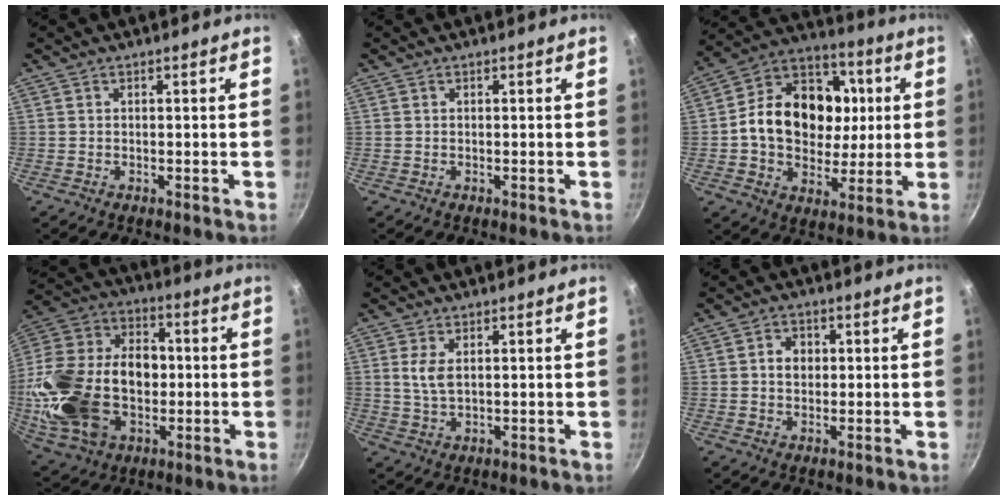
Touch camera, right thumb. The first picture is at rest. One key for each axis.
{"total": 0.0}
{"total": 20.4, "fx": 1.7, "fy": 16.0, "fz": 12.5, "tx": -0.180, "ty": 0.023, "tz": 0.019}
{"total": 26.9, "fx": -2.8, "fy": 18.7, "fz": 19.1, "tx": -0.356, "ty": 0.040, "tz": -0.039}
{"total": 4.1, "fx": 1.1, "fy": 2.1, "fz": 3.4, "tx": -0.066, "ty": -0.007, "tz": 0.024}
{"total": 3.6, "fx": 0.4, "fy": 2.9, "fz": 2.0, "tx": -0.014, "ty": 0.006, "tz": 0.003}